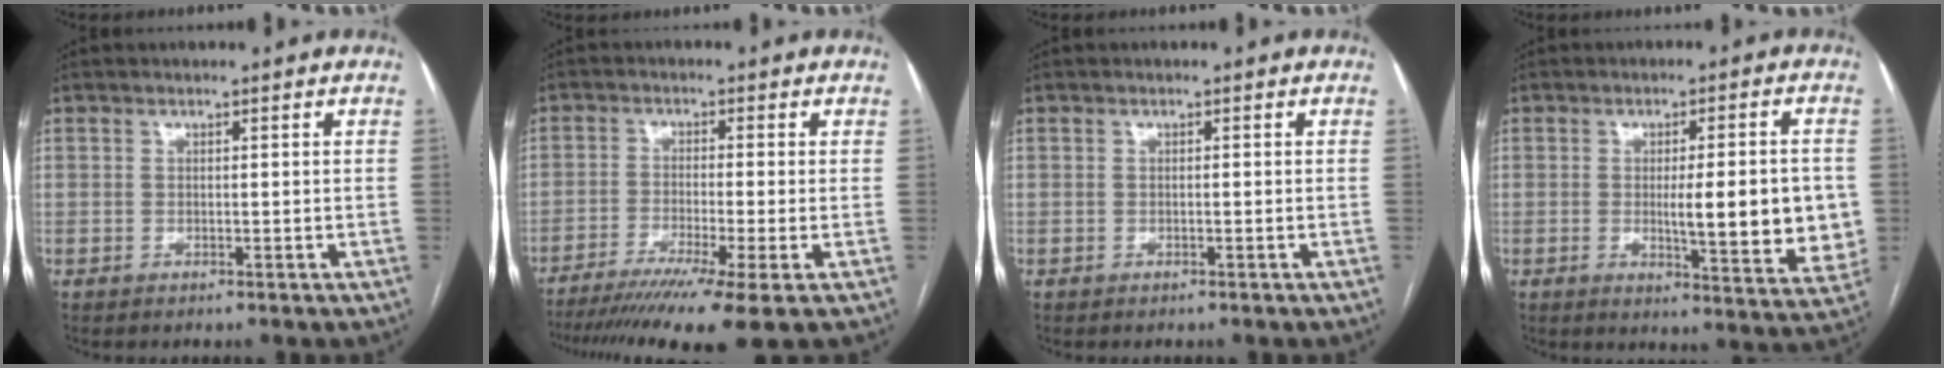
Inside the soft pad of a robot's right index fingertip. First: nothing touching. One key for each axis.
{"total": 12.9, "fx": -9.1, "fy": -0.8, "fz": 9.1, "tx": -0.137, "ty": -0.031, "tz": -0.143}
{"total": 0.0}
{"total": 12.6, "fx": -0.8, "fy": 2.7, "fz": 12.3, "tx": -0.156, "ty": -0.010, "tz": 0.000}